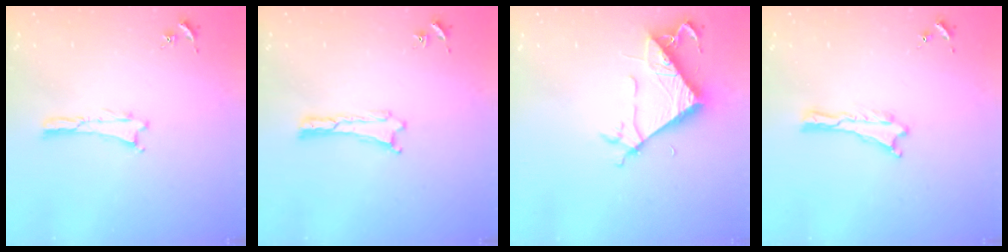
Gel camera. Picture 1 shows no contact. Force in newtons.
{"total": 0.0}
{"total": 8.3, "press": 8.3, "slide": 0.8}
{"total": 0.0}